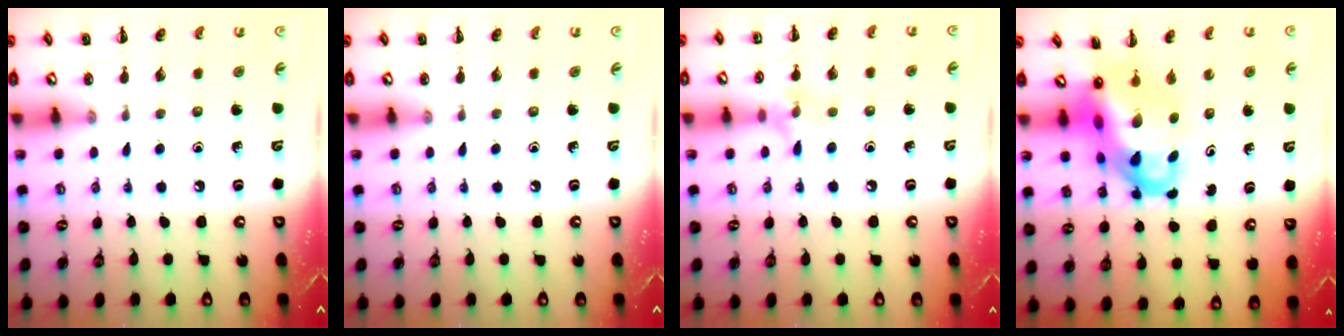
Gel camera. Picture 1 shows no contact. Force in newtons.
{"total": 0.0}
{"total": 7.1, "press": 6.9, "slide": 1.8}
{"total": 6.3, "press": 6.2, "slide": 1.0}